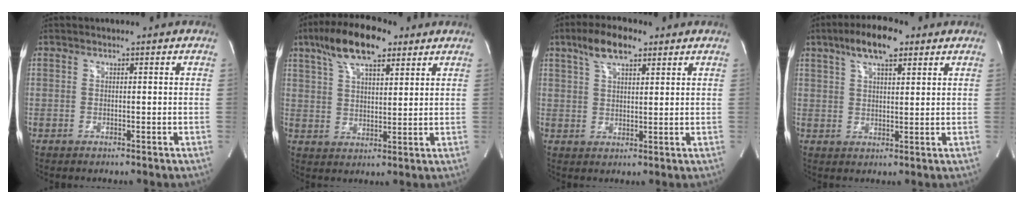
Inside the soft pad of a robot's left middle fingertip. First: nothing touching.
{"total": 11.8, "force": [7.5, 4.1, 8.1], "torque": [-0.150, 0.024, 0.133]}
{"total": 6.9, "force": [4.4, 2.6, 4.7], "torque": [-0.091, 0.018, 0.079]}
{"total": 8.1, "force": [4.9, 2.5, 5.9], "torque": [-0.109, 0.018, 0.083]}